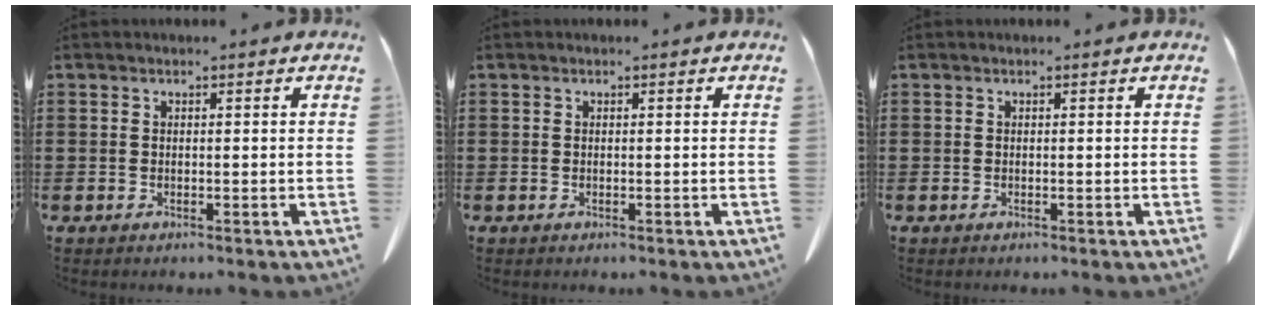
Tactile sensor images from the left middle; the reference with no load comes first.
{"total": 0.0}
{"total": 0.0}